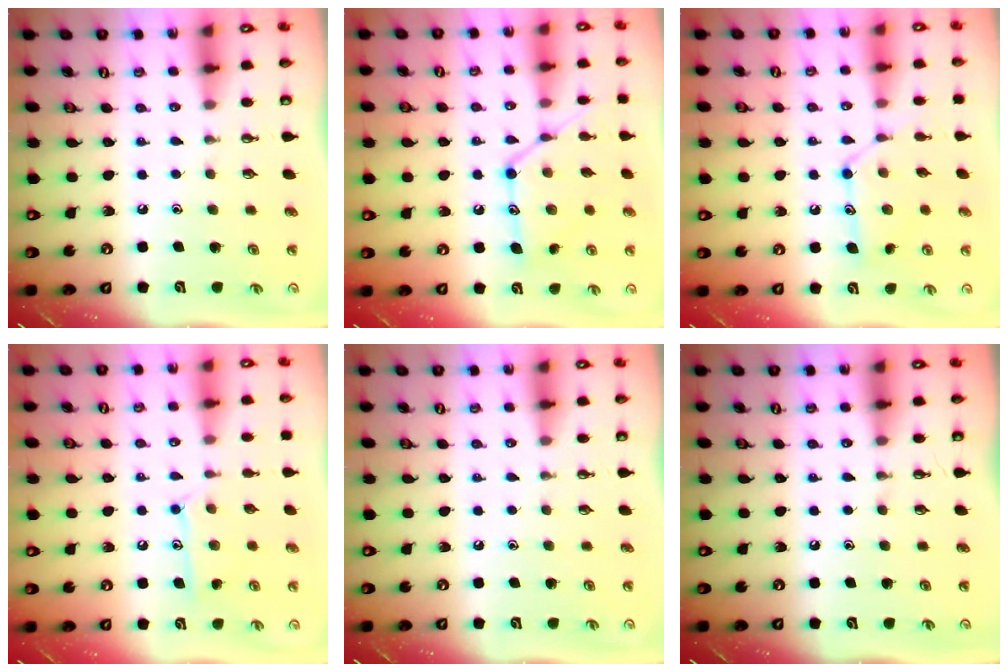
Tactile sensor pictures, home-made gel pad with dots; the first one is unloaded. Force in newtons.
{"total": 15.2, "press": 15.1, "slide": 1.1}
{"total": 11.6, "press": 11.6, "slide": 0.2}
{"total": 11.2, "press": 11.2, "slide": 0.6}
{"total": 0.0}
{"total": 0.0}